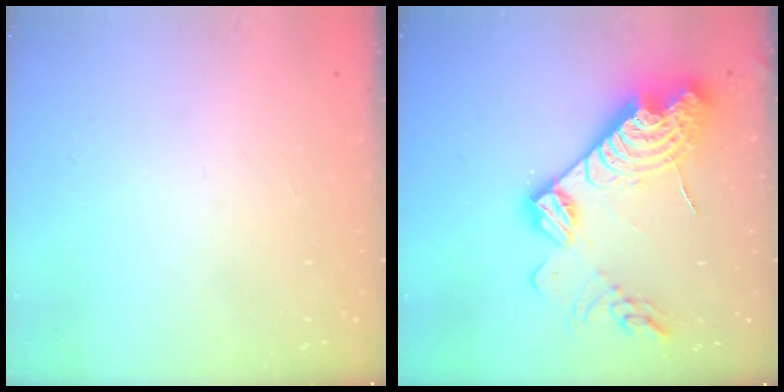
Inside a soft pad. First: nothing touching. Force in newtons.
{"total": 25.2, "press": 25.1, "slide": 2.4}